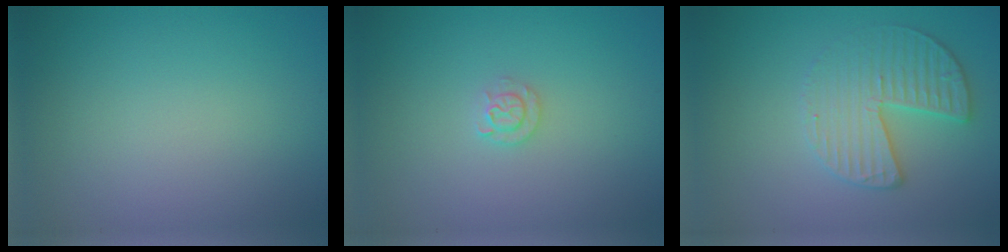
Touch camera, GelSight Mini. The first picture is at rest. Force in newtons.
{"total": 1.3, "press": 1.3, "slide": 0.2}
{"total": 3.3, "press": 3.3, "slide": 0.6}